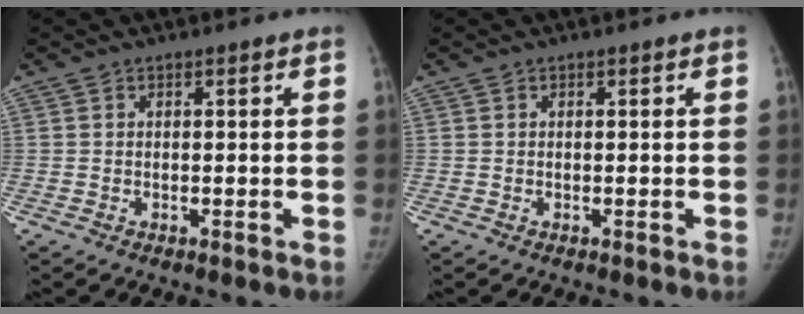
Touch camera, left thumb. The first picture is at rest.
{"total": 0.0}